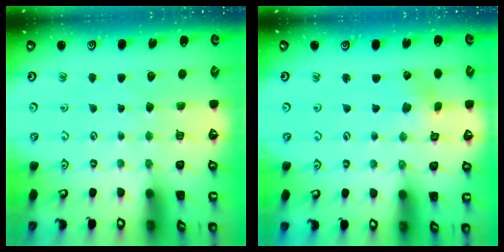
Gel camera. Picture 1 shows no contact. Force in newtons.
{"total": 1.1, "press": 1.1, "slide": 0.1}